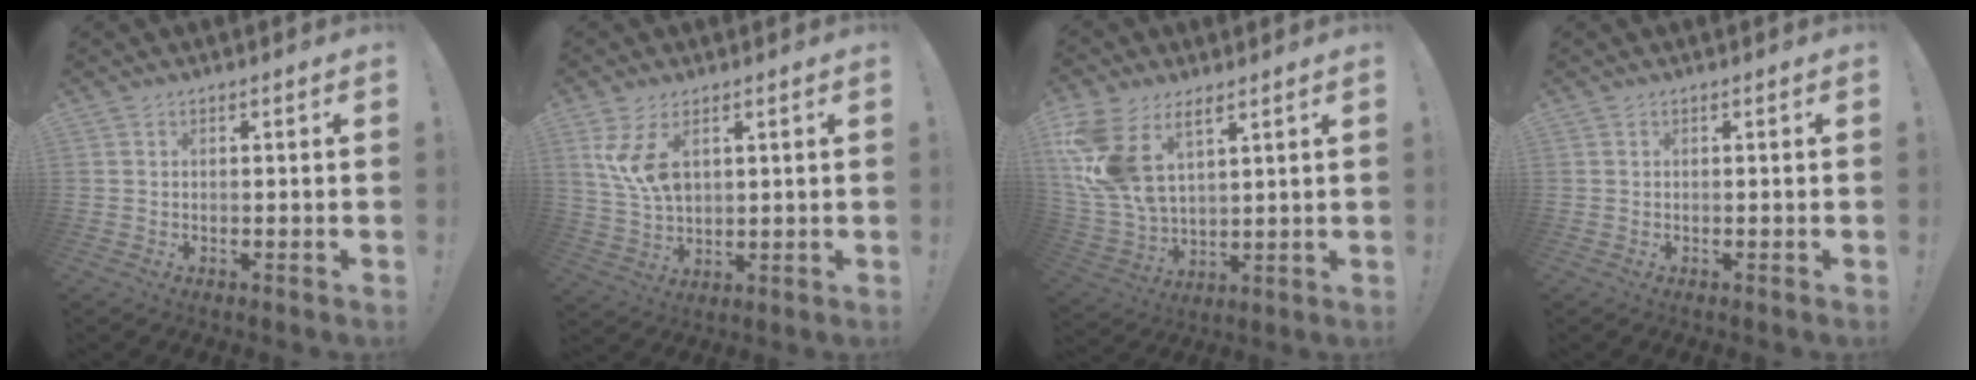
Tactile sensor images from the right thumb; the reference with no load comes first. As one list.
[{"total": 9.5, "force": [4.1, 5.3, 6.8], "torque": [-0.130, -0.022, 0.072]}, {"total": 14.0, "force": [7.7, 7.8, 8.8], "torque": [-0.194, -0.039, 0.149]}, {"total": 0.0}]